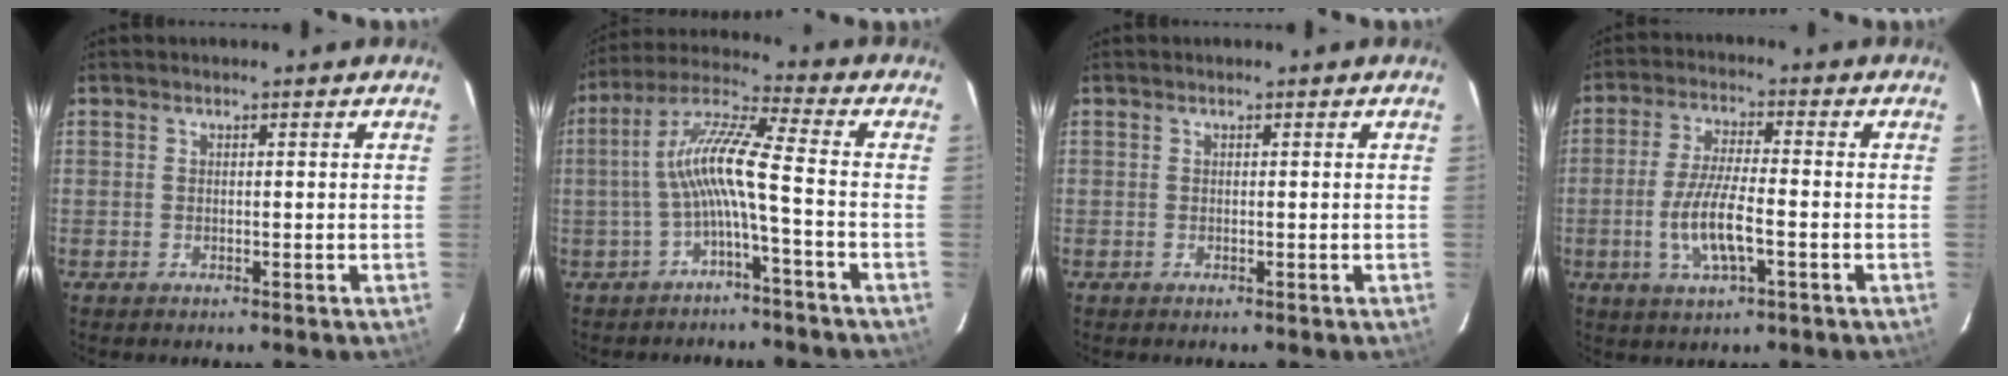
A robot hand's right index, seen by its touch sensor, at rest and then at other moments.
{"total": 9.3, "force": [-2.5, -0.2, 9.0], "torque": [-0.193, 0.018, -0.047]}
{"total": 0.0}
{"total": 8.9, "force": [-2.7, 2.2, 8.1], "torque": [-0.164, -0.007, -0.051]}